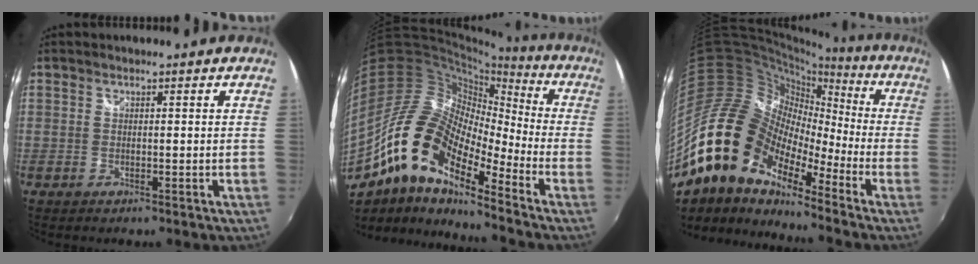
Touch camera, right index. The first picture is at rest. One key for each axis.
{"total": 18.3, "fx": -10.4, "fy": 6.9, "fz": 13.3, "tx": -0.222, "ty": -0.013, "tz": -0.215}
{"total": 16.2, "fx": -9.7, "fy": 9.3, "fz": 9.2, "tx": -0.152, "ty": -0.007, "tz": -0.201}